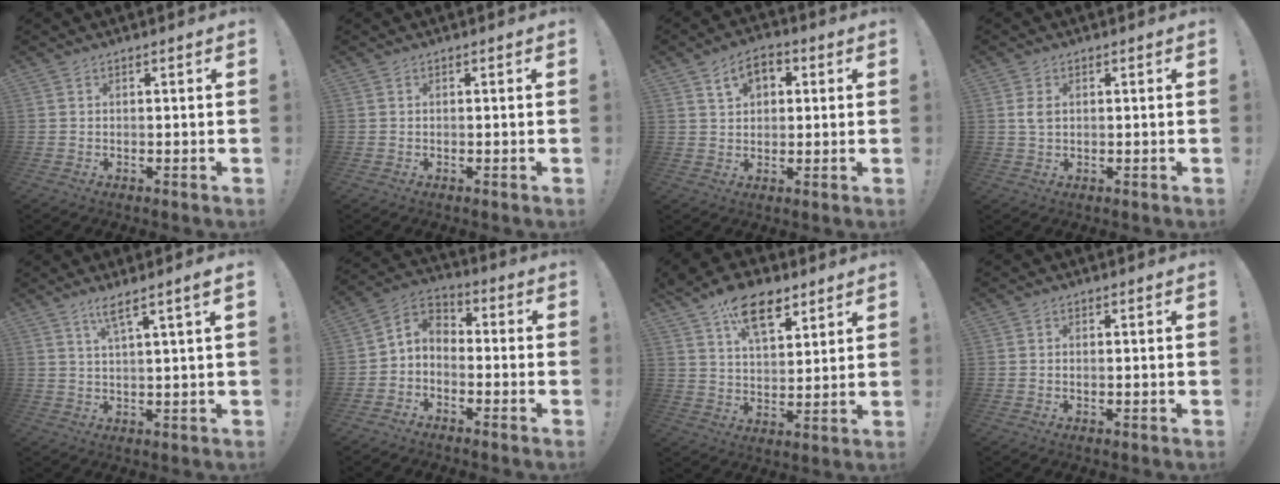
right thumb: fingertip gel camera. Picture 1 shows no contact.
{"total": 0.0}
{"total": 7.6, "force": [3.2, 5.1, 4.8], "torque": [-0.071, 0.001, 0.057]}
{"total": 2.9, "force": [0.9, 1.7, 2.2], "torque": [-0.036, 0.001, 0.014]}
{"total": 5.4, "force": [3.2, -0.4, 4.4], "torque": [-0.078, -0.007, 0.048]}
{"total": 5.7, "force": [-2.8, 4.2, 2.6], "torque": [-0.056, 0.018, -0.049]}
{"total": 13.7, "force": [8.6, 7.1, 7.9], "torque": [-0.122, -0.041, 0.156]}
{"total": 0.0}